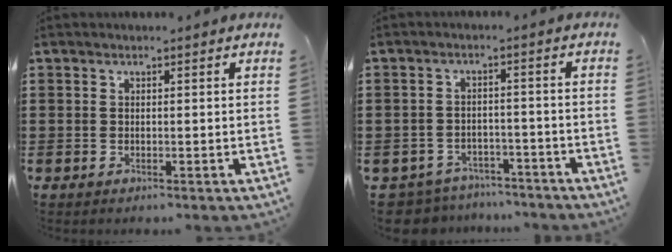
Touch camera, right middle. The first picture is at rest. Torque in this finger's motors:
{"motor_torque": [-0.09, 0.11, 0.02, -0.01]}